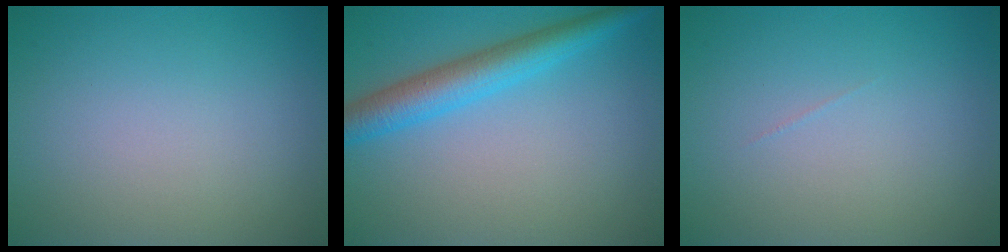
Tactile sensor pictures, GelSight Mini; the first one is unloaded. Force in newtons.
{"total": 4.7, "press": 4.7, "slide": 0.1}
{"total": 0.0}